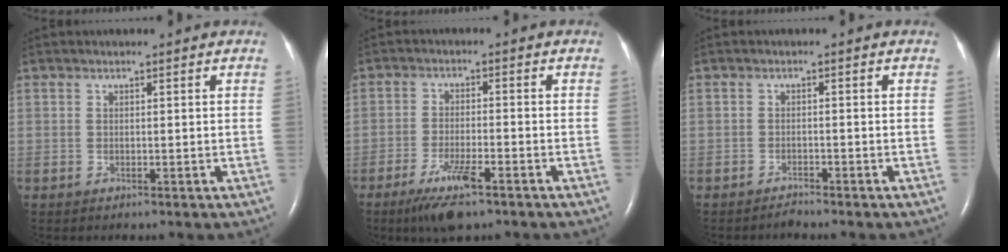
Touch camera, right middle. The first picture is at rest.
{"total": 6.9, "force": [-4.4, 0.8, 5.2], "torque": [-0.109, -0.015, -0.074]}
{"total": 1.1, "force": [-1.1, -0.1, 0.0], "torque": [-0.001, -0.005, -0.016]}